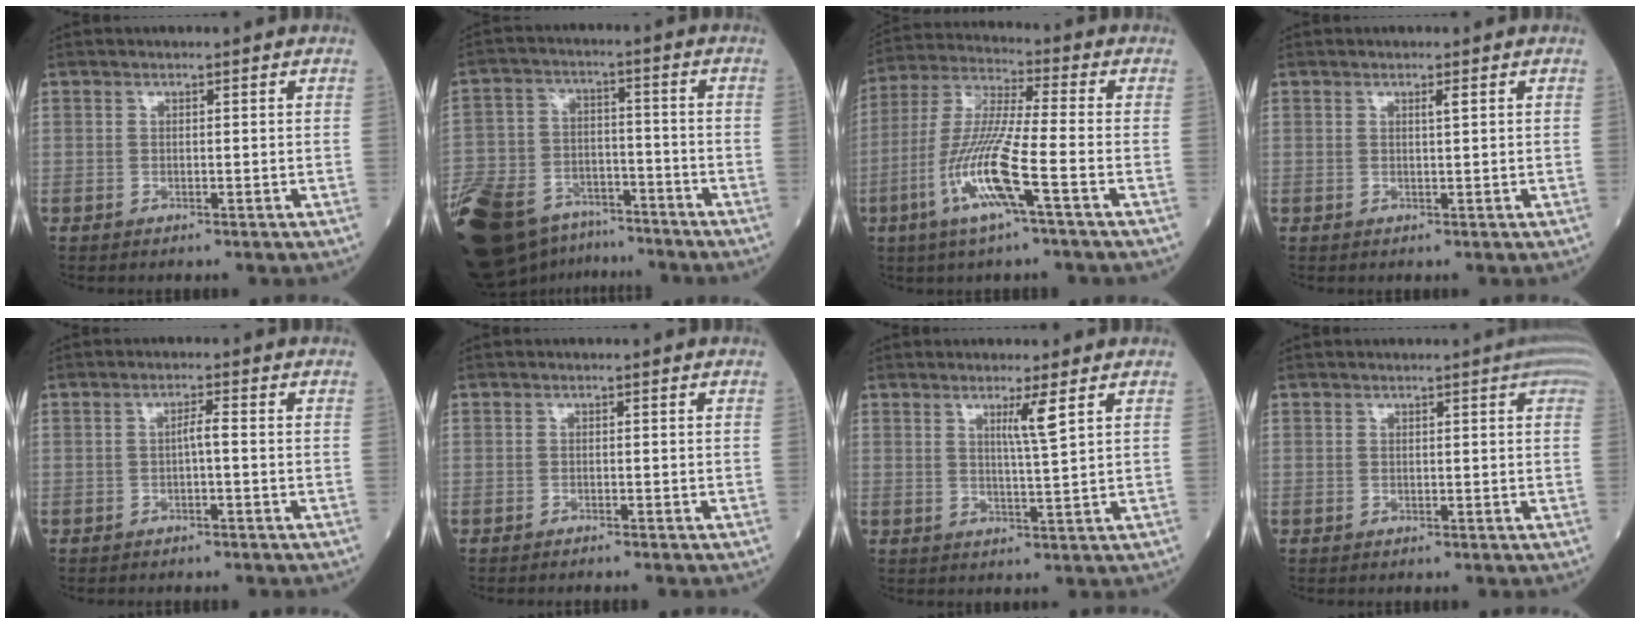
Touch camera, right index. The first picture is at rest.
{"total": 24.5, "force": [-17.0, 12.7, 12.2], "torque": [-0.339, -0.031, -0.284]}
{"total": 12.9, "force": [-4.7, 0.1, 12.0], "torque": [-0.252, -0.007, -0.098]}
{"total": 0.8, "force": [0.4, -0.1, 0.7], "torque": [-0.013, -0.001, 0.007]}
{"total": 1.7, "force": [-0.3, 0.1, 1.7], "torque": [-0.027, 0.003, -0.006]}
{"total": 1.5, "force": [-1.4, -0.2, 0.6], "torque": [-0.007, 0.002, -0.018]}
{"total": 3.6, "force": [1.8, -0.8, 3.0], "torque": [-0.056, -0.007, 0.034]}
{"total": 2.3, "force": [1.0, 0.3, 2.0], "torque": [-0.019, 0.005, 0.009]}